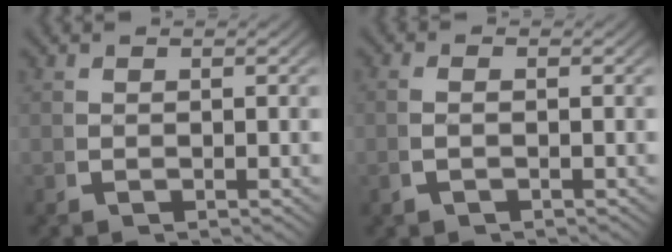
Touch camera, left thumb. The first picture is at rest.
{"total": 0.9, "force": [-0.7, 0.1, 0.7], "torque": [-0.021, 0.000, -0.008]}